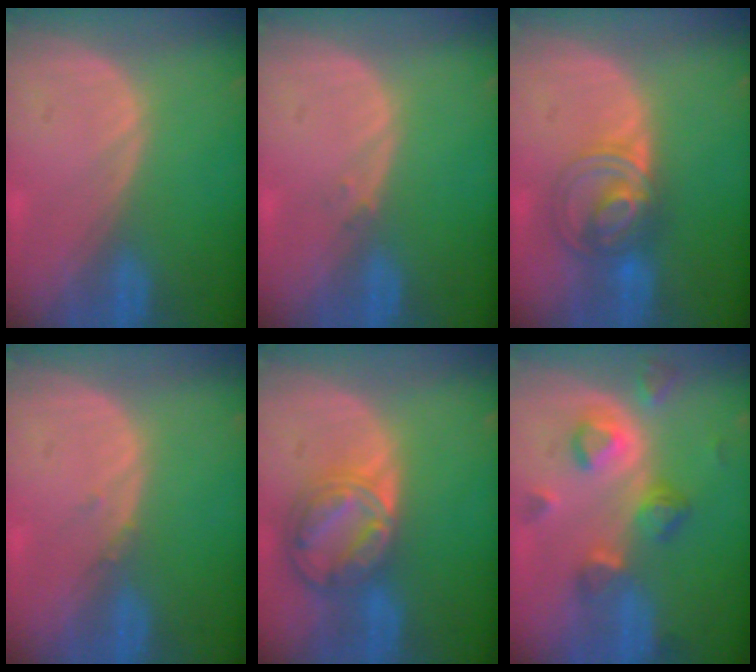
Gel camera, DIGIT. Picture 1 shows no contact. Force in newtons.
{"total": 0.7, "press": 0.7, "slide": 0.1}
{"total": 6.4, "press": 6.3, "slide": 1.6}
{"total": 0.7, "press": 0.7, "slide": 0.3}
{"total": 8.7, "press": 7.5, "slide": 4.6}
{"total": 7.3, "press": 6.9, "slide": 2.5}